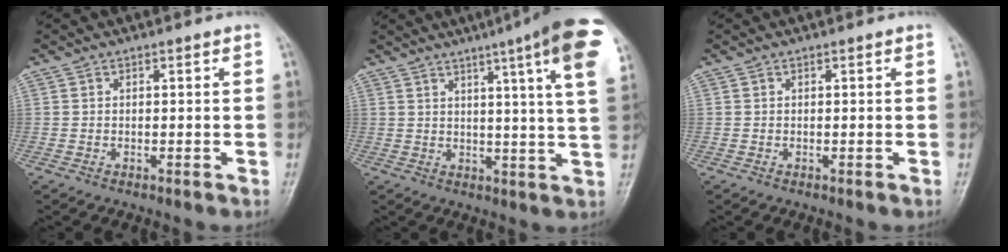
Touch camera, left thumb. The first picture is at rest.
{"total": 16.7, "force": [8.5, 0.9, 14.3], "torque": [-0.178, -0.026, 0.090]}
{"total": 0.0}